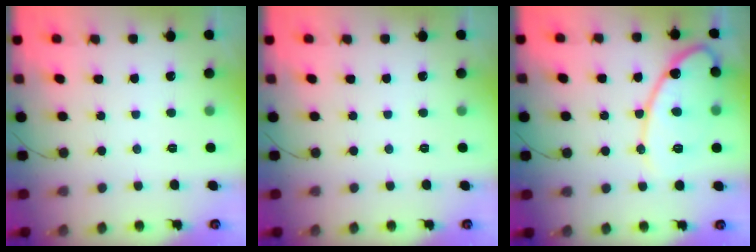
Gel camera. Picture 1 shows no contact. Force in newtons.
{"total": 0.0}
{"total": 13.2, "press": 13.2, "slide": 0.9}